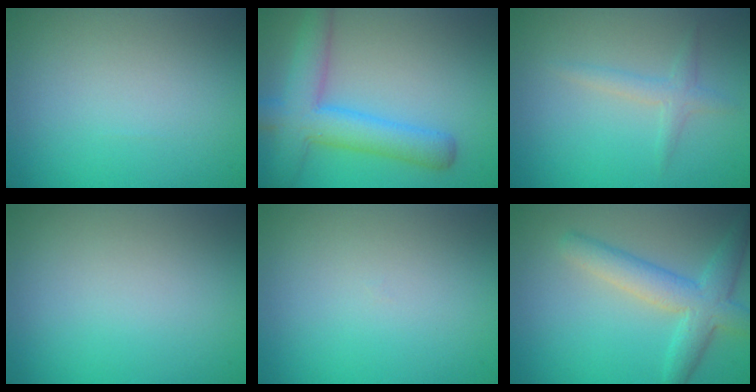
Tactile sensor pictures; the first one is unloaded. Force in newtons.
{"total": 5.3, "press": 5.3, "slide": 0.3}
{"total": 1.6, "press": 1.6, "slide": 0.0}
{"total": 0.0}
{"total": 0.0}
{"total": 4.5, "press": 4.5, "slide": 0.1}